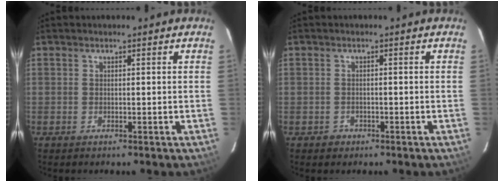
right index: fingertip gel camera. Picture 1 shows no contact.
{"total": 1.8, "force": [-0.9, 1.6, 0.2], "torque": [-0.004, 0.005, -0.008]}